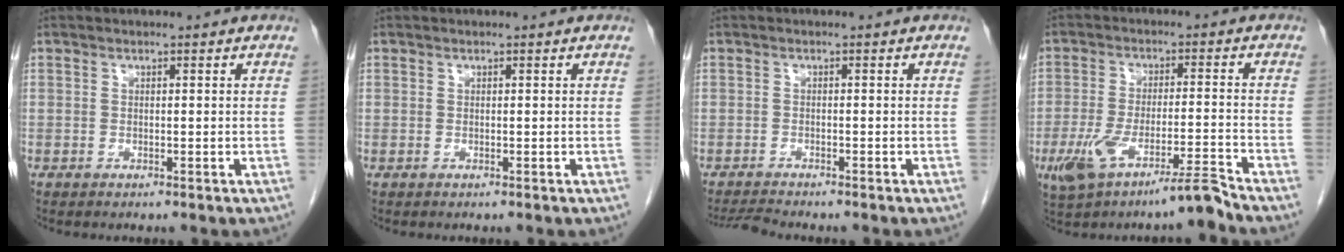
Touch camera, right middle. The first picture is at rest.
{"total": 0.0}
{"total": 2.8, "force": [-2.7, -0.5, 0.6], "torque": [-0.018, -0.017, -0.048]}
{"total": 8.6, "force": [-5.8, 0.5, 6.3], "torque": [-0.127, 0.000, -0.101]}